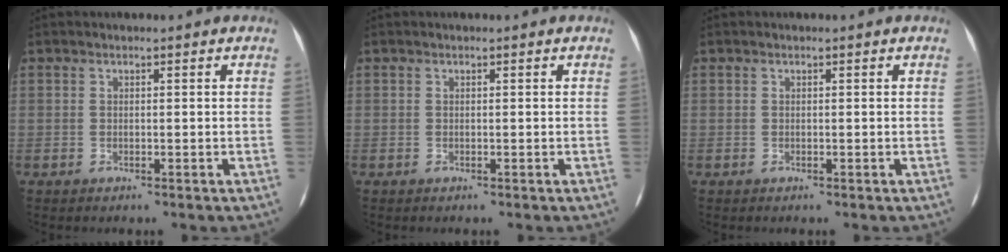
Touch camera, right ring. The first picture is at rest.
{"total": 0.0}
{"total": 0.0}